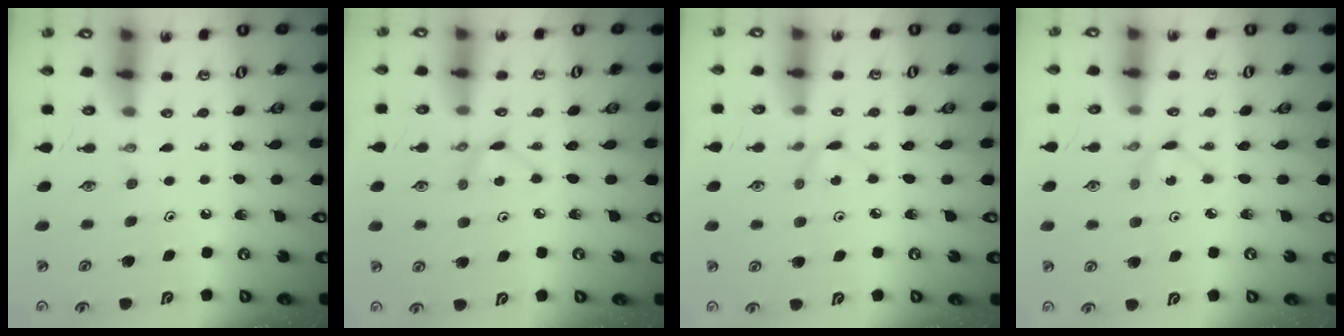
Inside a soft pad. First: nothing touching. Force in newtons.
{"total": 2.9, "press": 2.9, "slide": 0.3}
{"total": 2.6, "press": 2.5, "slide": 0.3}
{"total": 1.1, "press": 1.1, "slide": 0.1}